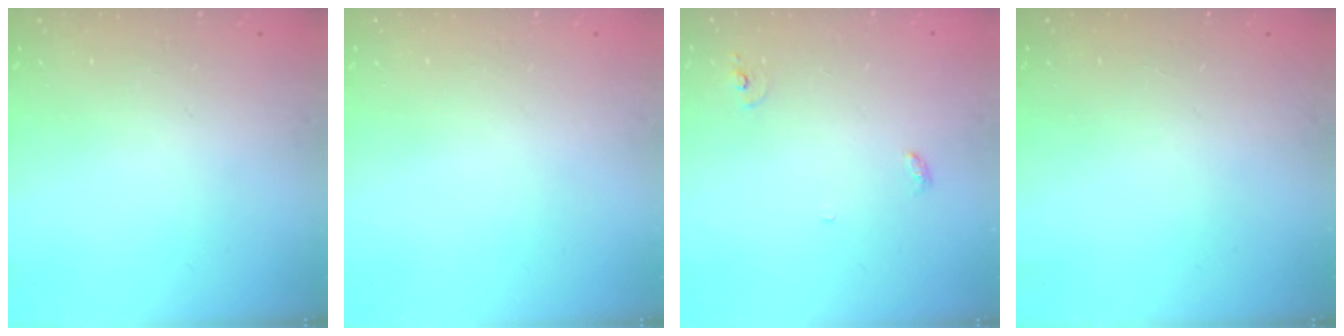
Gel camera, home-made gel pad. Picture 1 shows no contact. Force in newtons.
{"total": 0.0}
{"total": 3.4, "press": 3.4, "slide": 0.2}
{"total": 0.0}